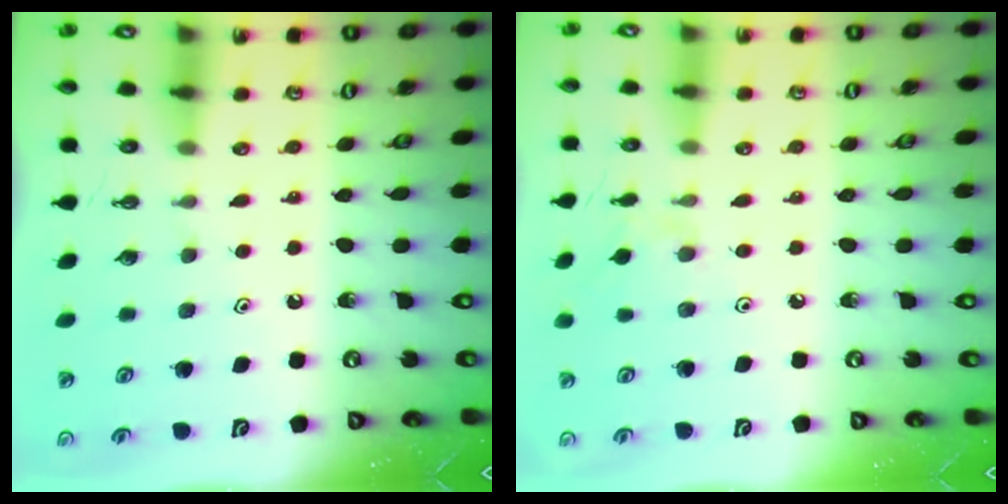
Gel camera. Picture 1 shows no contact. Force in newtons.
{"total": 3.1, "press": 3.0, "slide": 0.6}